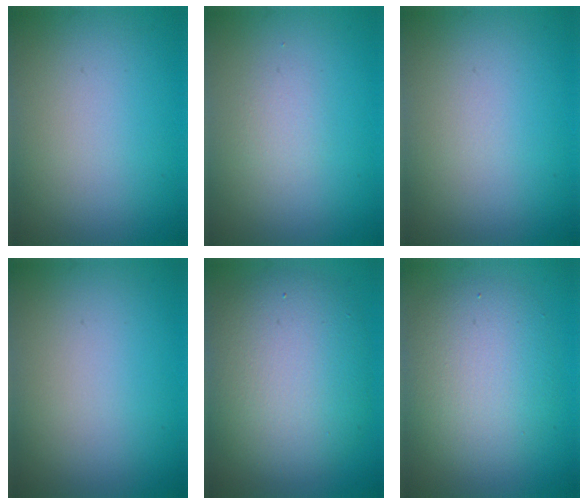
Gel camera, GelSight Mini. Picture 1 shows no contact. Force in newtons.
{"total": 1.1, "press": 1.1, "slide": 0.0}
{"total": 0.0}
{"total": 0.0}
{"total": 8.3, "press": 8.2, "slide": 1.0}
{"total": 5.4, "press": 5.4, "slide": 0.1}